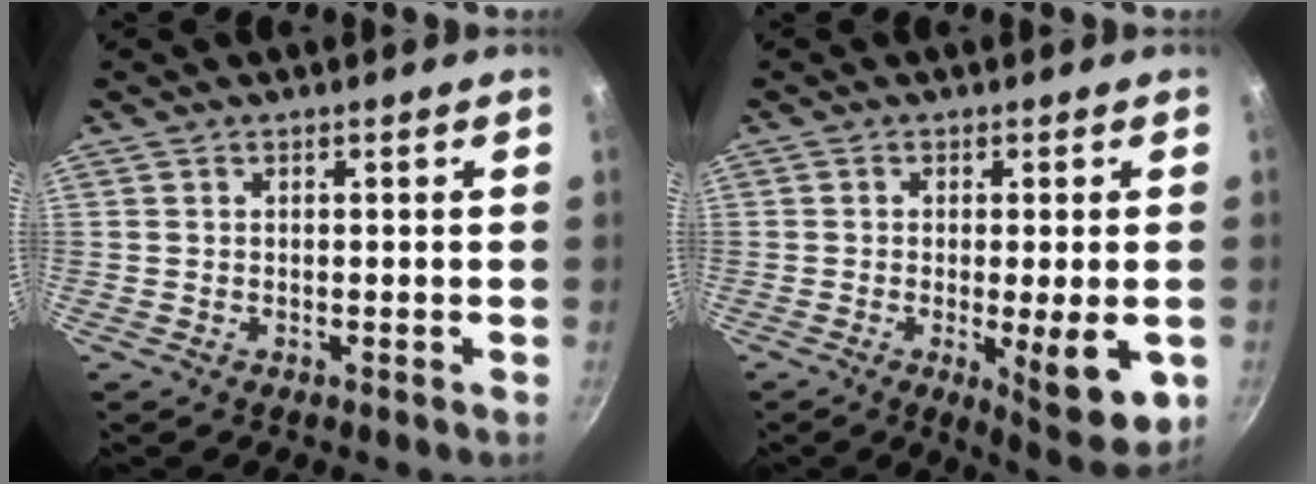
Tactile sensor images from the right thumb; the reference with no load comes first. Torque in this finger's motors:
{"motor_torque": [-0.12, 0.25, -0.17, -0.13, 0.07]}